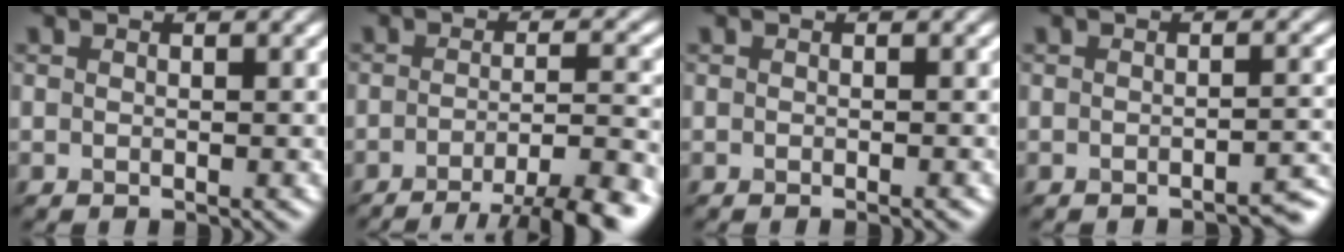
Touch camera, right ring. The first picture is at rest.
{"total": 8.1, "force": [-6.2, 0.8, 5.1], "torque": [-0.095, 0.011, -0.066]}
{"total": 0.7, "force": [-0.5, 0.2, 0.4], "torque": [-0.001, 0.000, -0.007]}
{"total": 3.1, "force": [-3.0, -0.6, 0.5], "torque": [-0.025, 0.004, -0.020]}